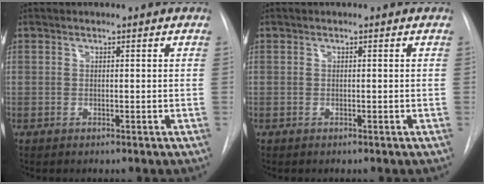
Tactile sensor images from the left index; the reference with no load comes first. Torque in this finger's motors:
{"motor_torque": [0.00, 0.00, 0.00, 0.00]}